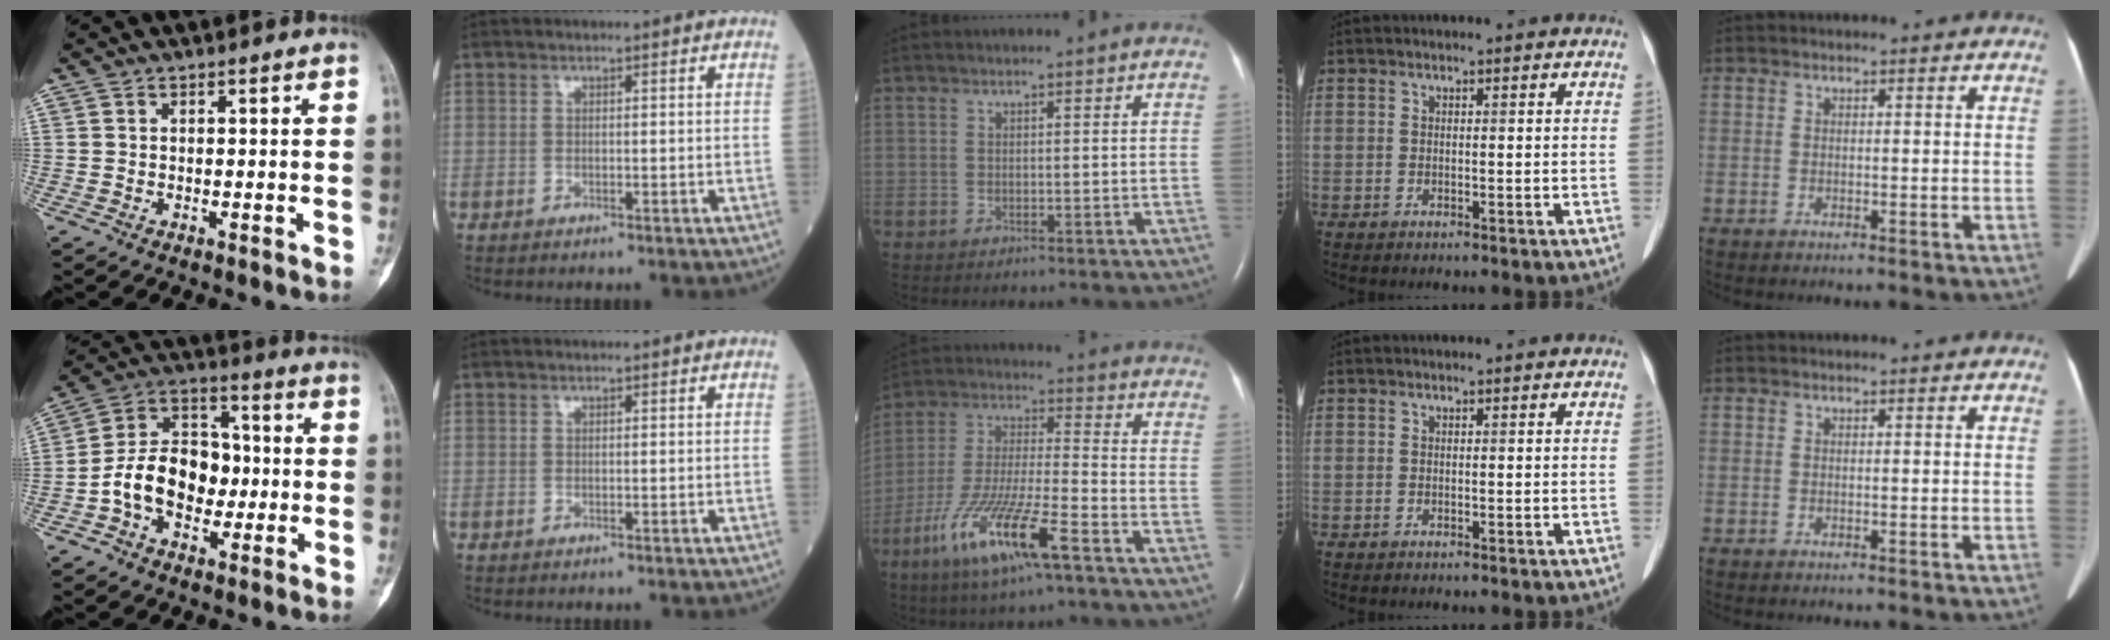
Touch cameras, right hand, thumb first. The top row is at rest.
{"thumb": {"total": 14.0, "force": [-2.6, 10.0, 9.4], "torque": [-0.131, 0.045, -0.053]}, "middle": {"total": 14.9, "force": [-8.2, 1.6, 12.3], "torque": [-0.256, -0.023, -0.153]}}